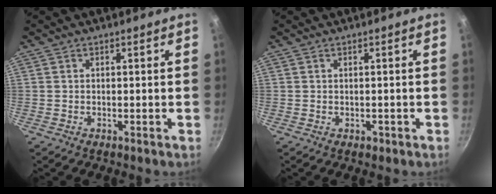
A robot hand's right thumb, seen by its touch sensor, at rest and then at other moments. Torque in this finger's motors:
{"motor_torque": [0.08, 0.06, 0.09, -0.23, -0.02]}